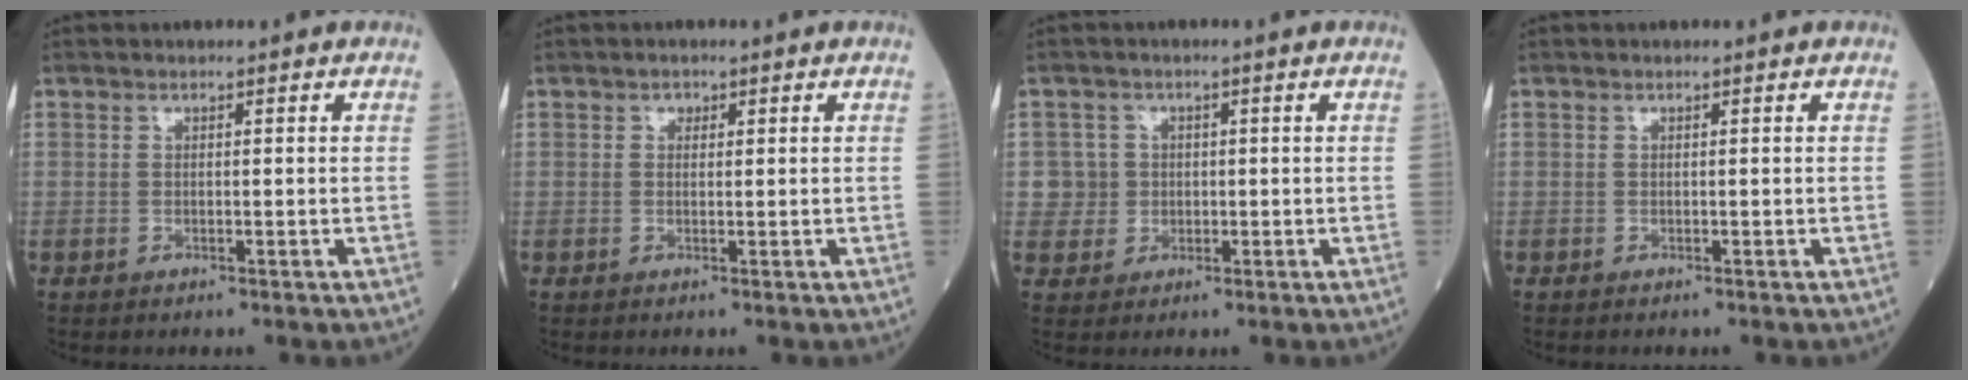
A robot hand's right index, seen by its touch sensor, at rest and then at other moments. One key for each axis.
{"total": 0.8, "fx": 0.4, "fy": 0.7, "fz": 0.2, "tx": 0.001, "ty": 0.005, "tz": 0.008}
{"total": 3.3, "fx": 0.2, "fy": 3.3, "fz": -0.3, "tx": 0.020, "ty": 0.009, "tz": 0.005}
{"total": 0.0}